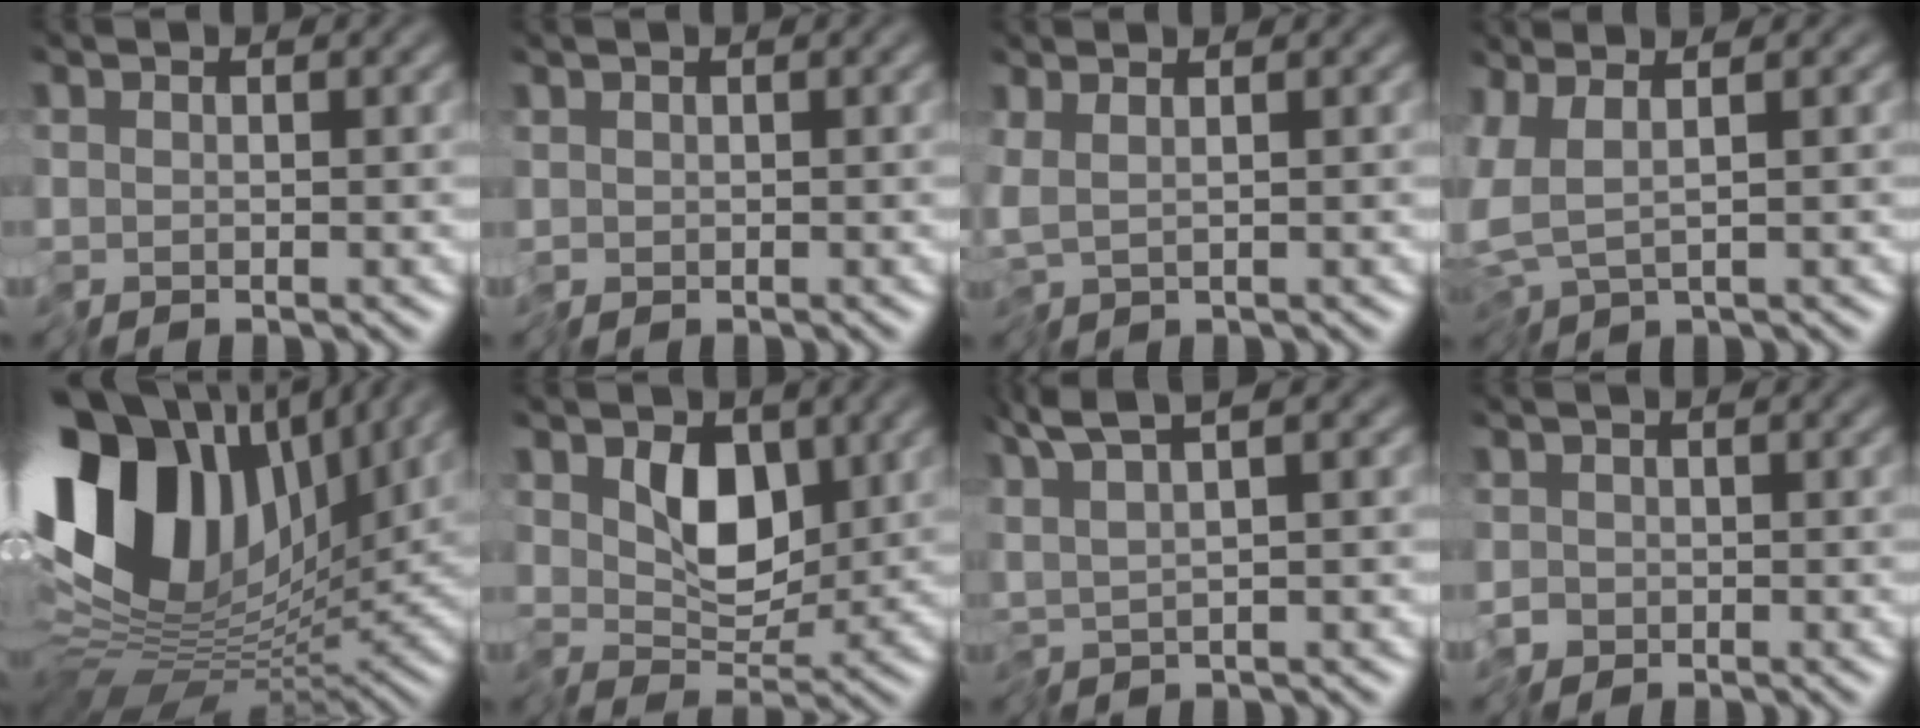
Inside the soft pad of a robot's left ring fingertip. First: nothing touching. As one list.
[{"total": 0.7, "force": [-0.1, 0.5, 0.4], "torque": [-0.011, -0.001, -0.004]}, {"total": 1.7, "force": [0.2, 0.3, 1.7], "torque": [-0.036, 0.002, 0.006]}, {"total": 2.8, "force": [0.7, 0.5, 2.7], "torque": [-0.066, 0.004, 0.012]}, {"total": 13.8, "force": [3.7, 9.0, 9.7], "torque": [-0.208, 0.017, 0.058]}, {"total": 4.2, "force": [0.5, 2.7, 3.2], "torque": [-0.051, -0.012, 0.007]}, {"total": 4.6, "force": [2.5, 0.6, 3.8], "torque": [-0.079, 0.015, 0.039]}, {"total": 1.4, "force": [-0.8, 1.1, 0.4], "torque": [-0.011, -0.004, -0.020]}]